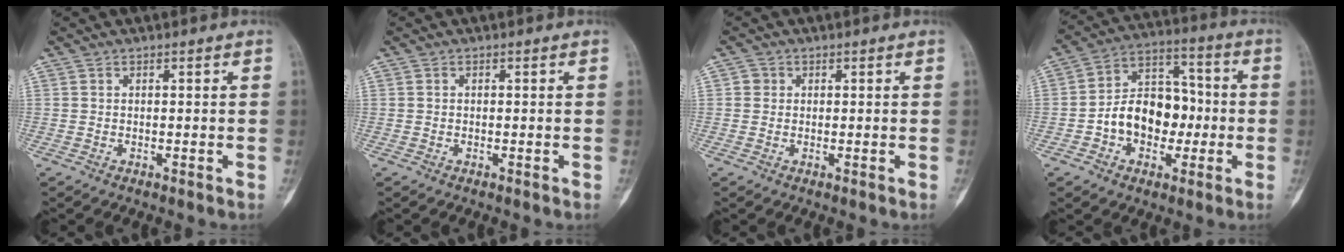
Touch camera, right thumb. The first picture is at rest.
{"total": 0.0}
{"total": 1.4, "force": [0.2, 1.3, 0.3], "torque": [0.003, 0.002, 0.001]}
{"total": 13.6, "force": [-2.4, 9.9, 9.0], "torque": [-0.103, 0.048, -0.045]}